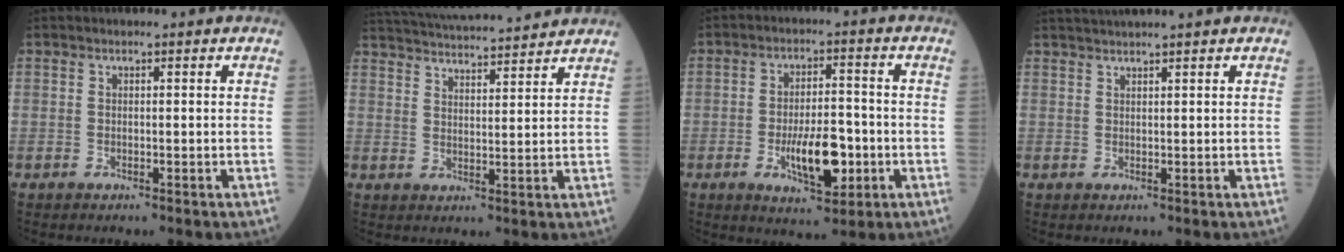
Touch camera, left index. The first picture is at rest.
{"total": 17.5, "force": [16.5, 1.6, 5.7], "torque": [-0.109, 0.035, 0.247]}
{"total": 9.0, "force": [-2.7, 3.3, 7.9], "torque": [-0.142, -0.002, -0.040]}
{"total": 3.9, "force": [3.5, -0.9, 1.5], "torque": [-0.018, 0.026, 0.063]}